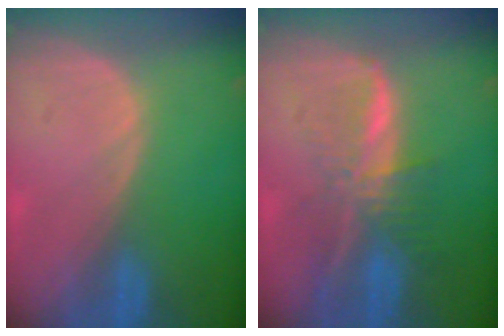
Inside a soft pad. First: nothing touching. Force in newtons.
{"total": 7.9, "press": 6.6, "slide": 4.2}